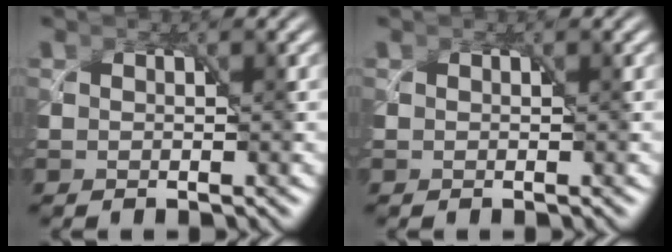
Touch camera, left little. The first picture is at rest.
{"total": 0.0}